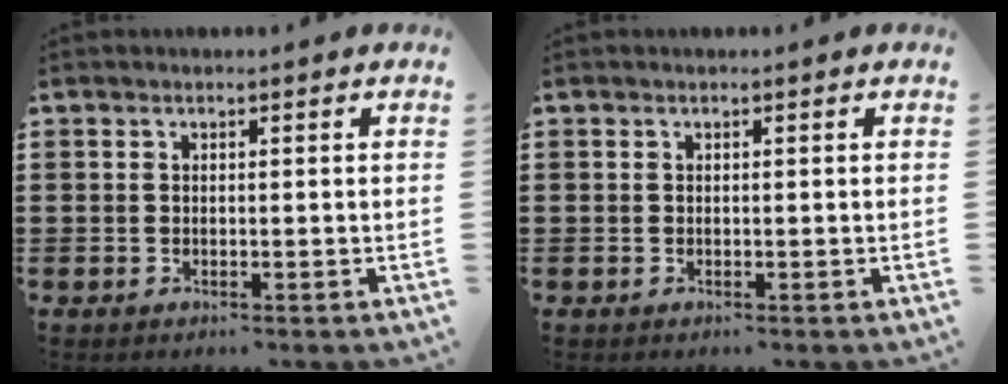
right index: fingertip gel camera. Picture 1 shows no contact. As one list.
[{"total": 0.0}]